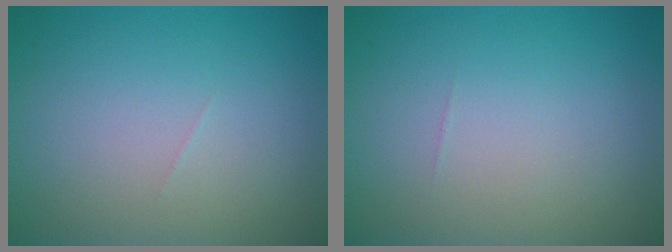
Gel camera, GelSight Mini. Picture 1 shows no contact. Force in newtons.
{"total": 0.0}